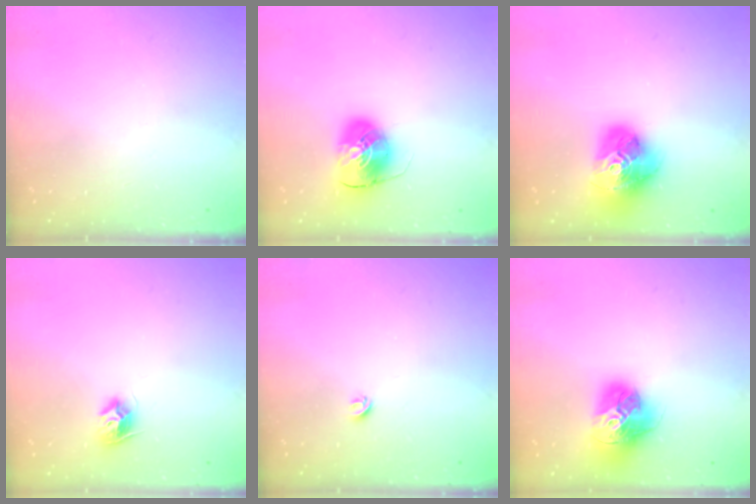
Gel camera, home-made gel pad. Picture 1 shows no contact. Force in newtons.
{"total": 9.2, "press": 9.1, "slide": 1.4}
{"total": 17.2, "press": 17.1, "slide": 1.9}
{"total": 8.6, "press": 8.6, "slide": 0.3}
{"total": 3.7, "press": 3.7, "slide": 0.5}
{"total": 16.9, "press": 16.8, "slide": 1.7}